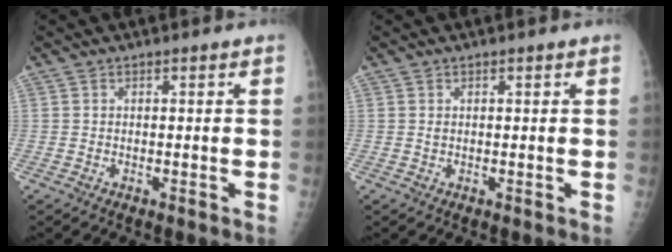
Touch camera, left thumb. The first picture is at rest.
{"total": 1.0, "force": [0.4, 0.5, 0.7], "torque": [-0.012, 0.002, 0.009]}